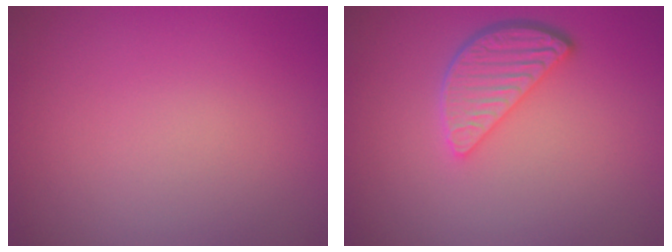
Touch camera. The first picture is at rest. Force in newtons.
{"total": 3.5, "press": 2.9, "slide": 2.0}